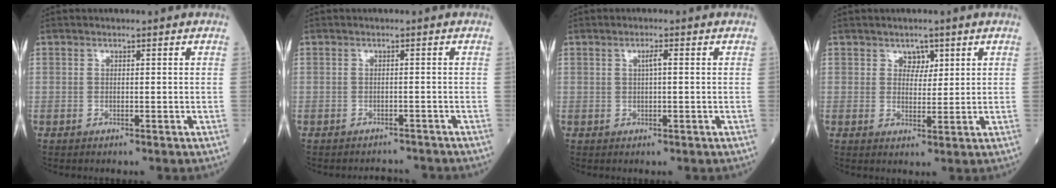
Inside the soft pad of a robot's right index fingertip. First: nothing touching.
{"total": 3.3, "force": [-3.2, 0.5, -0.4], "torque": [0.006, -0.007, -0.043]}
{"total": 1.4, "force": [0.3, 0.1, 1.4], "torque": [-0.025, 0.003, 0.003]}
{"total": 2.6, "force": [1.4, 1.7, 1.3], "torque": [-0.011, 0.000, 0.022]}